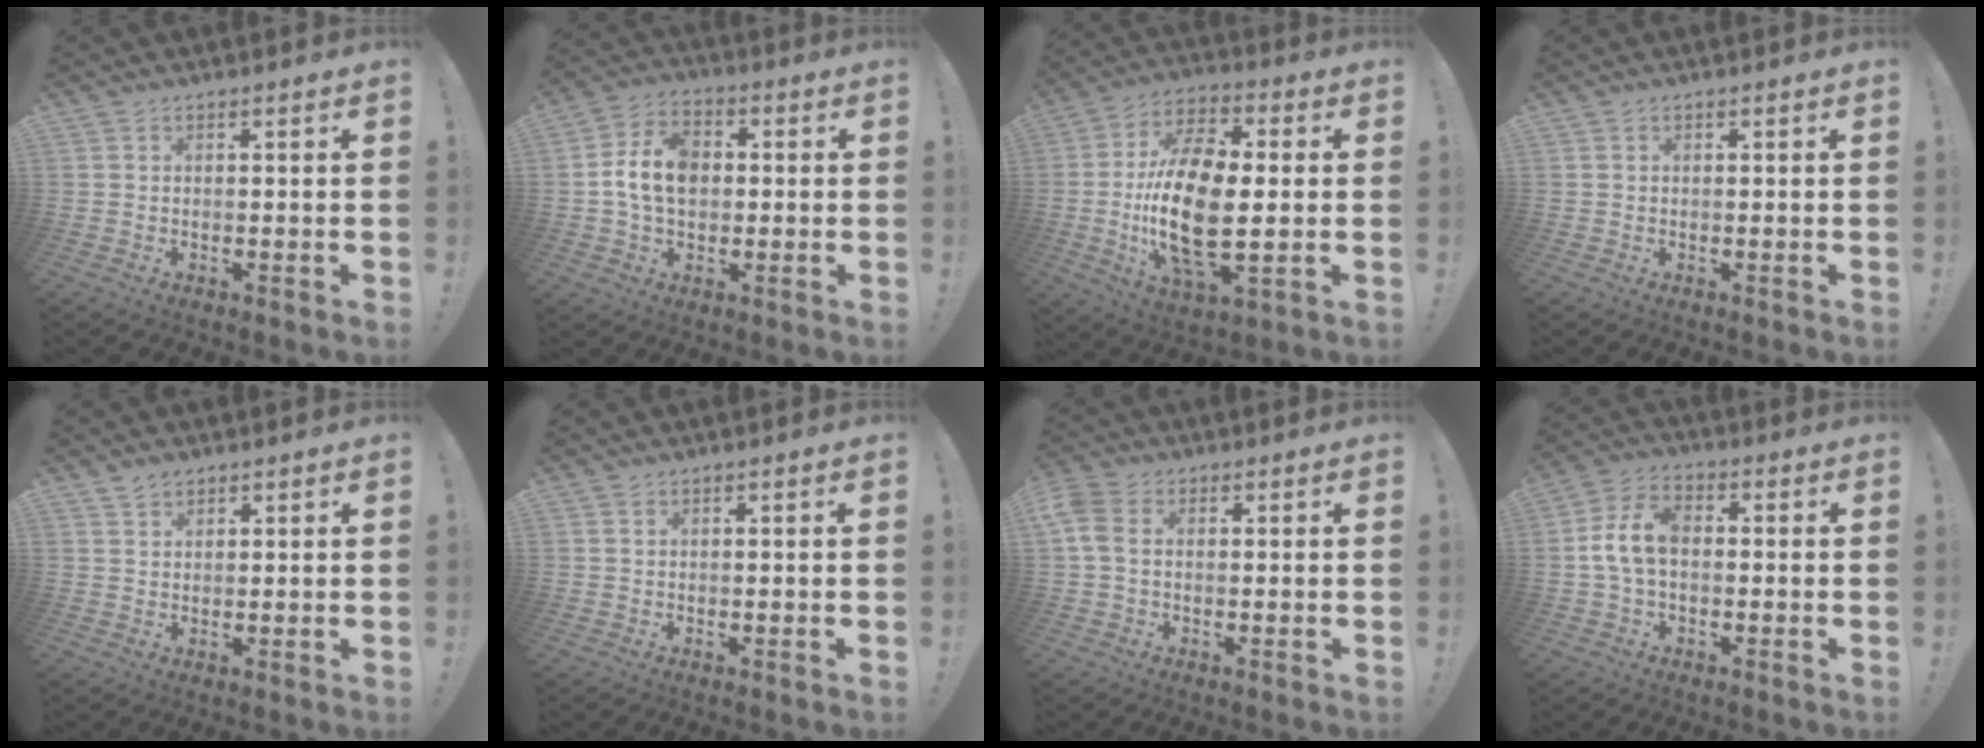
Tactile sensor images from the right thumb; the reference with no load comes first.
{"total": 11.8, "force": [0.3, 8.4, 8.2], "torque": [-0.147, 0.011, 0.009]}
{"total": 22.1, "force": [-1.6, 10.7, 19.3], "torque": [-0.390, -0.008, -0.030]}
{"total": 0.0}
{"total": 2.2, "force": [1.8, 1.3, 0.5], "torque": [0.002, -0.012, 0.030]}
{"total": 0.0}
{"total": 6.3, "force": [0.9, 4.3, 4.5], "torque": [-0.101, 0.003, 0.018]}
{"total": 9.5, "force": [-0.2, 5.8, 7.4], "torque": [-0.142, 0.011, 0.002]}